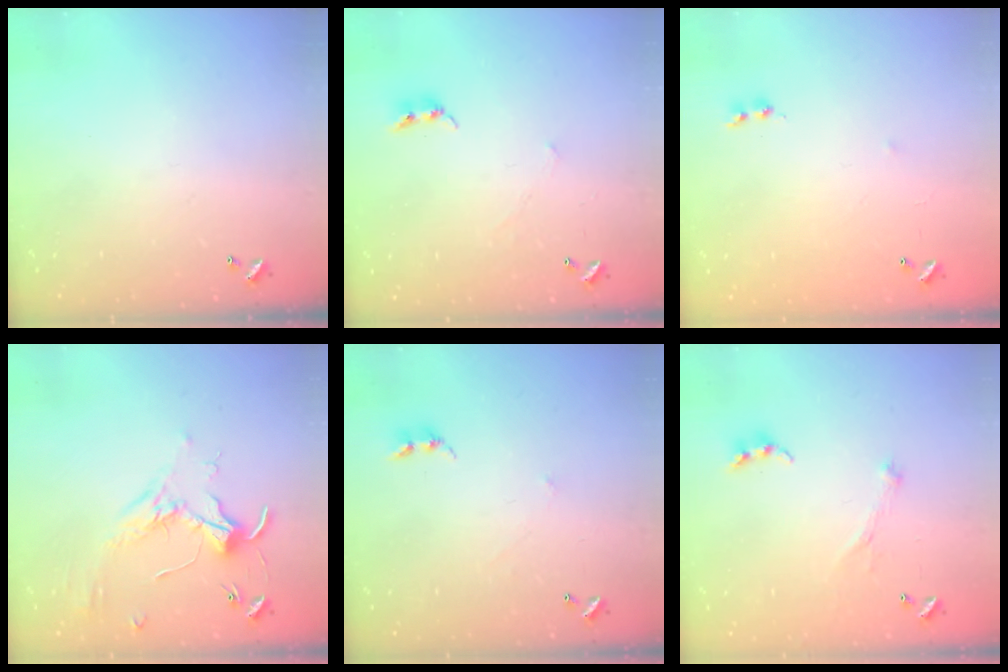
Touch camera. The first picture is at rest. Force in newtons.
{"total": 2.4, "press": 2.3, "slide": 0.4}
{"total": 5.7, "press": 5.7, "slide": 0.7}
{"total": 1.8, "press": 1.8, "slide": 0.4}
{"total": 2.6, "press": 2.6, "slide": 0.3}
{"total": 2.1, "press": 2.0, "slide": 0.7}